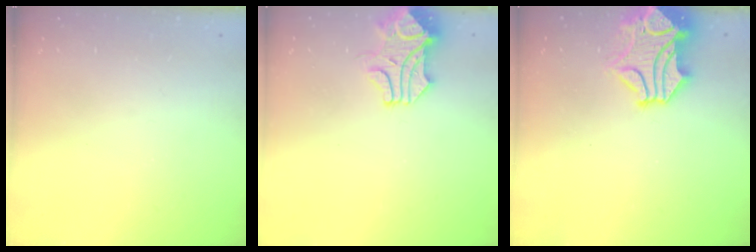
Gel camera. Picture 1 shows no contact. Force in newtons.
{"total": 1.0, "press": 0.5, "slide": 0.8}
{"total": 2.4, "press": 2.0, "slide": 1.3}